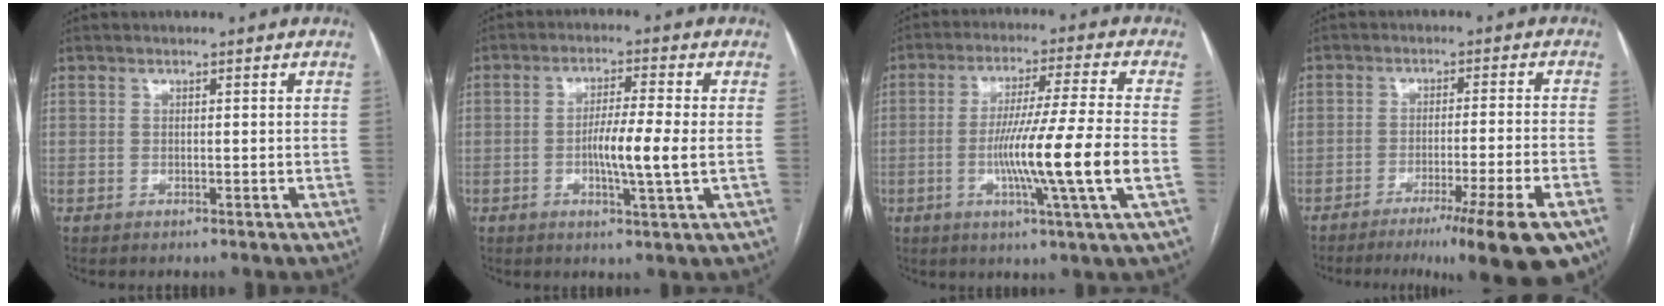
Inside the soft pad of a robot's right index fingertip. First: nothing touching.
{"total": 7.1, "force": [-1.0, -0.2, 7.0], "torque": [-0.126, -0.005, -0.019]}
{"total": 13.9, "force": [-3.0, -2.0, 13.4], "torque": [-0.238, -0.016, -0.058]}
{"total": 13.5, "force": [-9.1, -0.5, 10.0], "torque": [-0.101, -0.017, -0.137]}